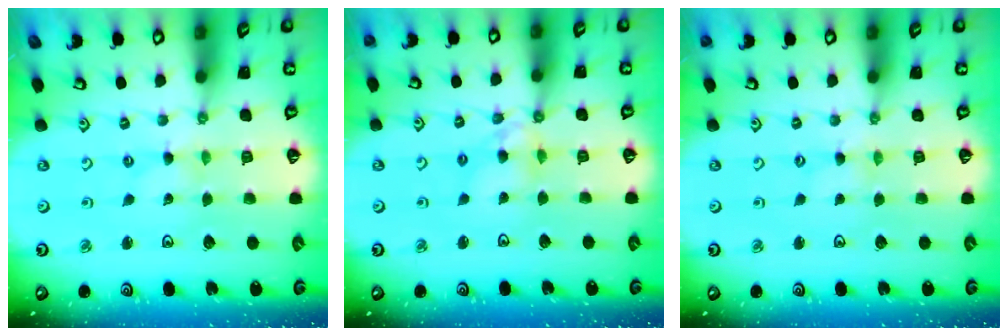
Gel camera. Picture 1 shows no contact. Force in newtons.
{"total": 7.4, "press": 7.4, "slide": 0.8}
{"total": 0.6, "press": 0.6, "slide": 0.2}